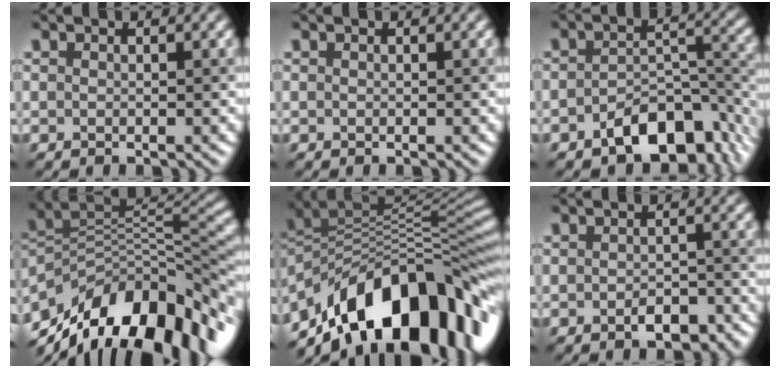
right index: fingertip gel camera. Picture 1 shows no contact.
{"total": 0.0}
{"total": 7.9, "force": [-4.6, 3.9, 5.2], "torque": [-0.066, 0.006, -0.065]}
{"total": 14.1, "force": [-7.9, 6.8, 9.5], "torque": [-0.183, 0.024, -0.132]}
{"total": 13.7, "force": [-6.2, 7.1, 9.9], "torque": [-0.158, 0.029, -0.098]}
{"total": 3.0, "force": [-2.0, 1.0, 2.0], "torque": [-0.033, 0.009, -0.020]}